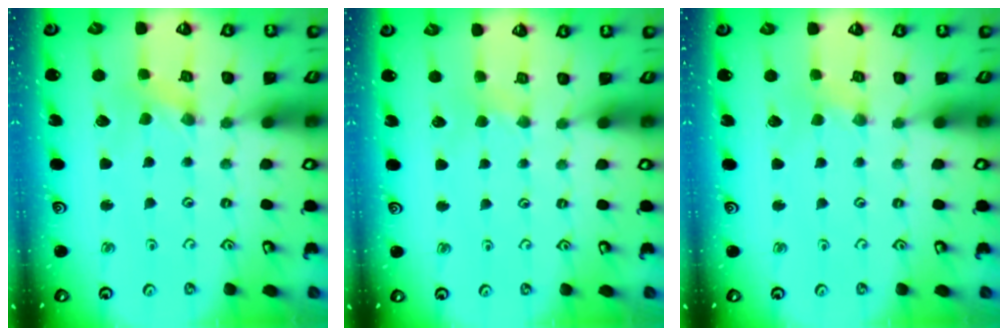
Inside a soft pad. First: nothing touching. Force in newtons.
{"total": 1.8, "press": 1.8, "slide": 0.3}
{"total": 1.2, "press": 1.1, "slide": 0.2}